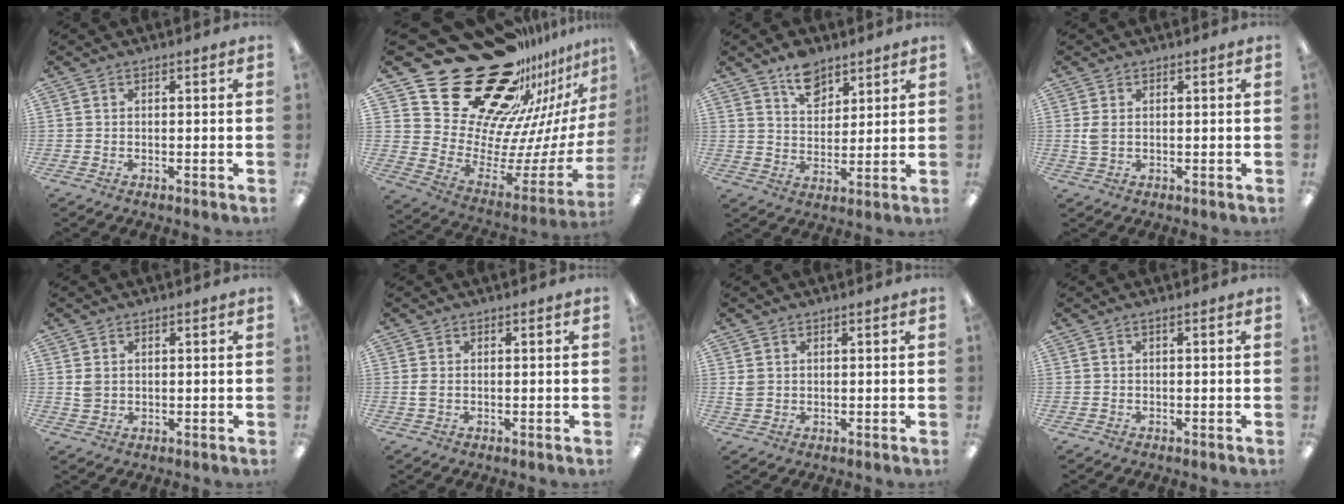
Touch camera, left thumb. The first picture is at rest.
{"total": 29.5, "force": [22.2, 14.5, 13.0], "torque": [-0.168, -0.189, 0.439]}
{"total": 9.2, "force": [6.6, 5.6, 3.3], "torque": [-0.040, -0.036, 0.118]}
{"total": 3.1, "force": [0.6, 2.1, 2.2], "torque": [-0.052, 0.002, 0.009]}
{"total": 2.6, "force": [1.0, 2.2, 1.1], "torque": [-0.014, 0.001, 0.016]}
{"total": 1.8, "force": [0.2, 1.2, 1.4], "torque": [-0.027, 0.005, 0.003]}
{"total": 2.4, "force": [1.0, 2.1, 0.8], "torque": [-0.008, 0.001, 0.017]}
{"total": 0.0}